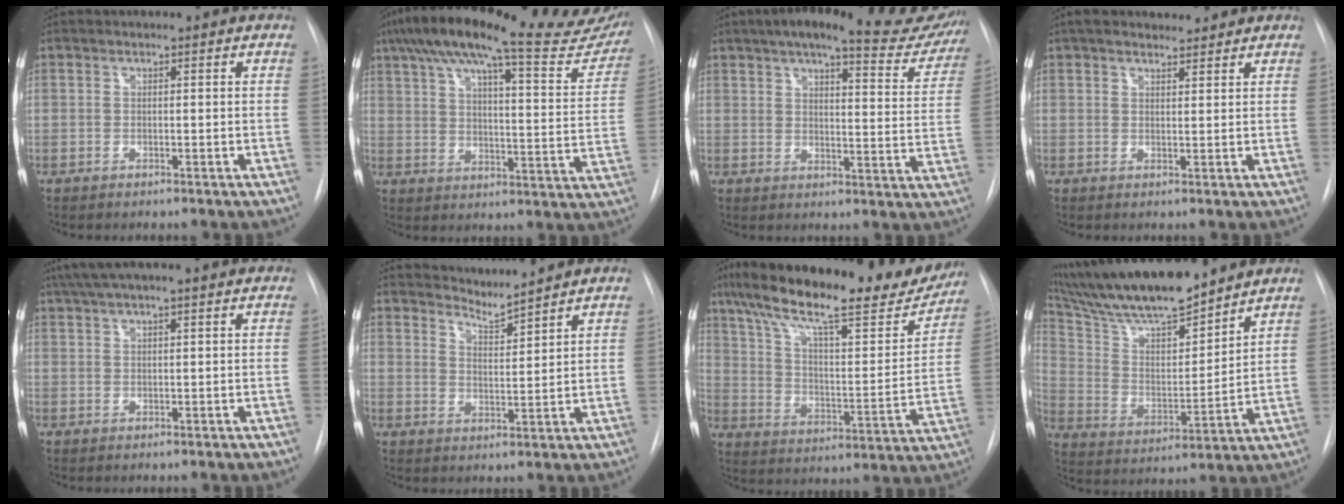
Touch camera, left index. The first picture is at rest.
{"total": 29.1, "force": [24.2, 5.9, 15.0], "torque": [-0.230, -0.011, 0.302]}
{"total": 23.6, "force": [20.4, 5.0, 10.8], "torque": [-0.145, -0.026, 0.239]}
{"total": 6.5, "force": [5.7, 1.9, 2.3], "torque": [-0.032, 0.025, 0.087]}
{"total": 6.2, "force": [4.7, 0.0, 4.0], "torque": [-0.069, 0.041, 0.080]}
{"total": 5.5, "force": [5.4, -1.2, -0.2], "torque": [-0.004, -0.023, 0.102]}
{"total": 26.5, "force": [21.5, 5.4, 14.5], "torque": [-0.238, 0.000, 0.307]}
{"total": 18.3, "force": [15.9, 2.1, 8.8], "torque": [-0.163, 0.006, 0.284]}